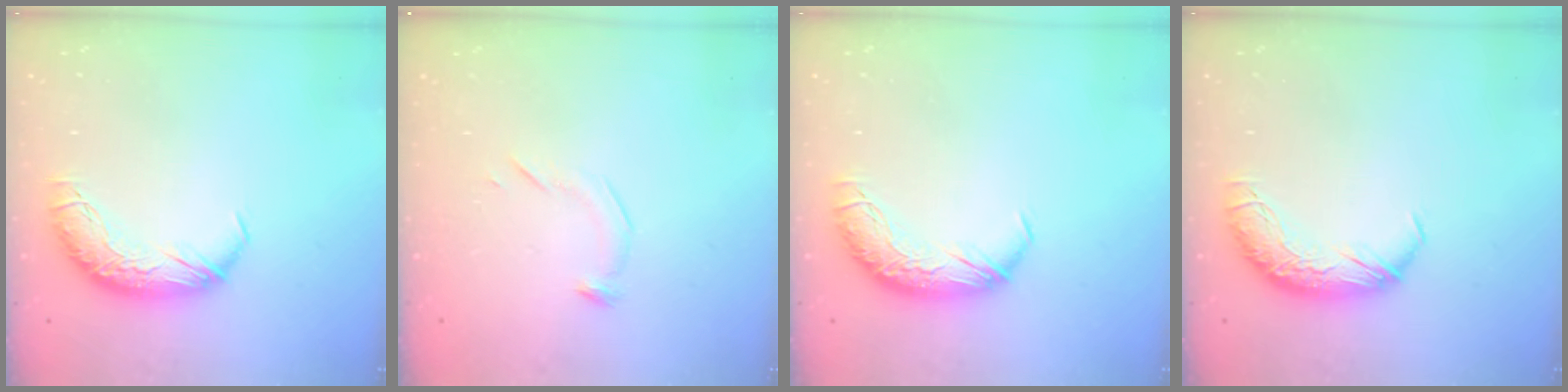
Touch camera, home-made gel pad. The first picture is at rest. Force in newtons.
{"total": 6.5, "press": 6.5, "slide": 0.9}
{"total": 0.0}
{"total": 0.0}